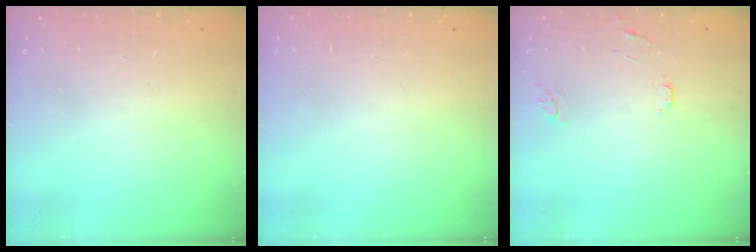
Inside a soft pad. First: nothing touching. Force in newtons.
{"total": 0.0}
{"total": 6.2, "press": 6.2, "slide": 0.5}